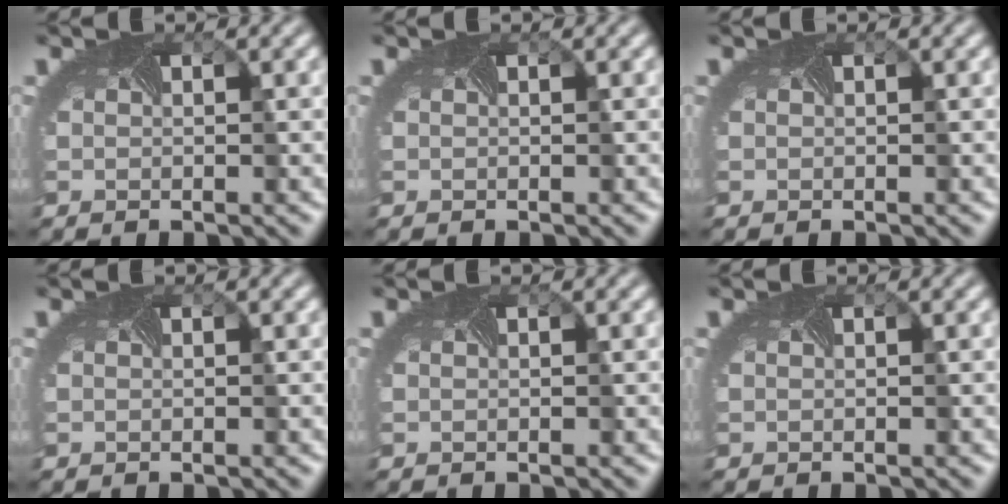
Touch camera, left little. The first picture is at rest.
{"total": 0.0}
{"total": 0.0}
{"total": 0.0}
{"total": 0.0}
{"total": 0.0}